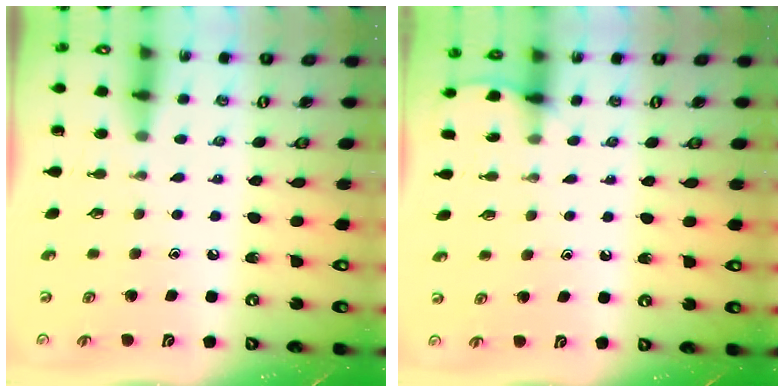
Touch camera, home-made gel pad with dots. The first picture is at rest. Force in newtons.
{"total": 3.7, "press": 3.7, "slide": 0.4}